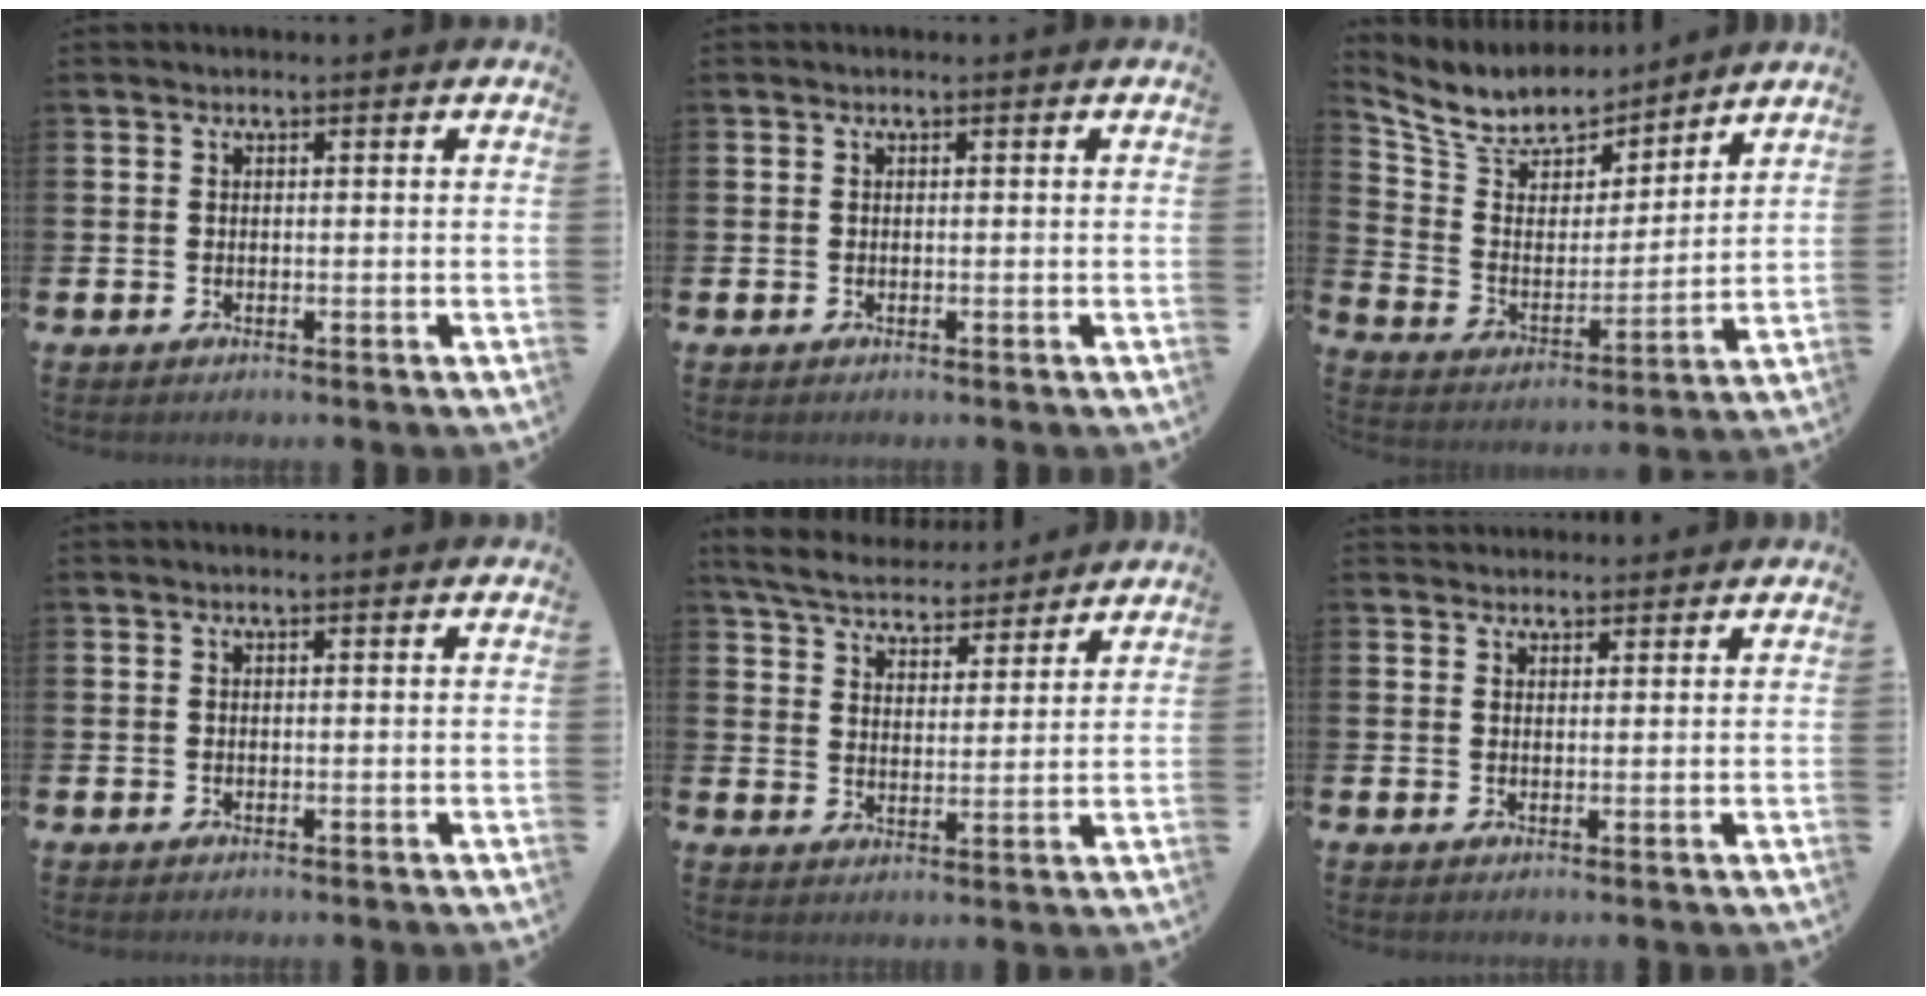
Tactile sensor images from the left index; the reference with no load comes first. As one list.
[{"total": 0.0}, {"total": 8.8, "force": [8.2, 3.0, 1.0], "torque": [-0.068, -0.065, 0.148]}, {"total": 0.0}, {"total": 6.1, "force": [5.9, 1.4, 1.0], "torque": [-0.044, -0.036, 0.104]}, {"total": 2.1, "force": [2.0, 0.6, -0.1], "torque": [0.013, -0.009, 0.035]}]